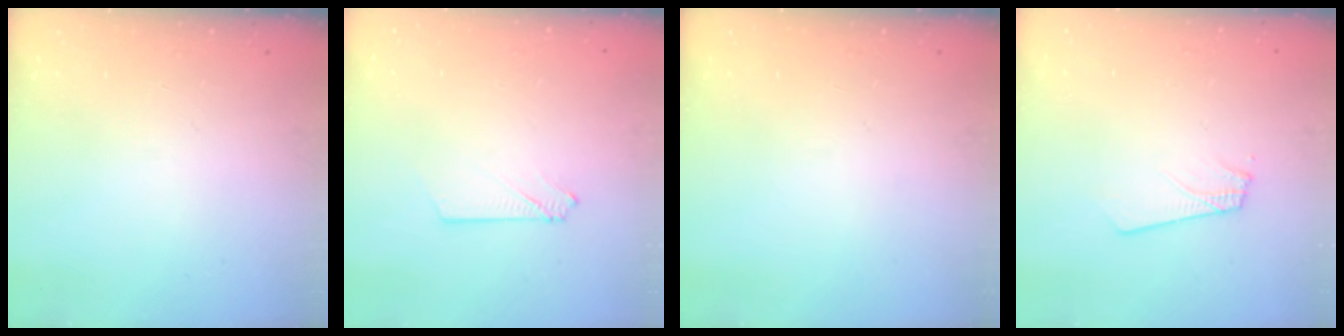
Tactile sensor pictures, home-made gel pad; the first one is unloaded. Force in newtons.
{"total": 2.6, "press": 2.6, "slide": 0.3}
{"total": 0.0}
{"total": 1.8, "press": 1.8, "slide": 0.1}